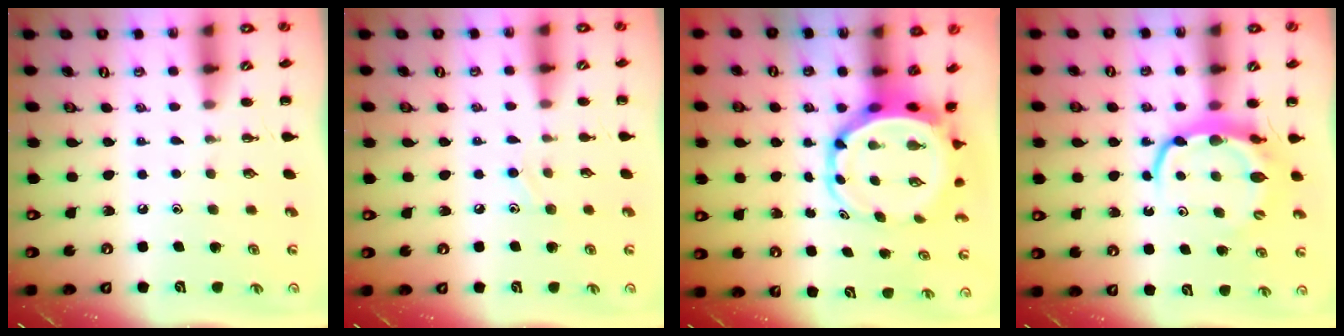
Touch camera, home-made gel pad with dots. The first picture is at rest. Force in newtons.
{"total": 5.9, "press": 5.5, "slide": 2.1}
{"total": 7.2, "press": 6.9, "slide": 2.2}
{"total": 7.4, "press": 7.3, "slide": 1.0}